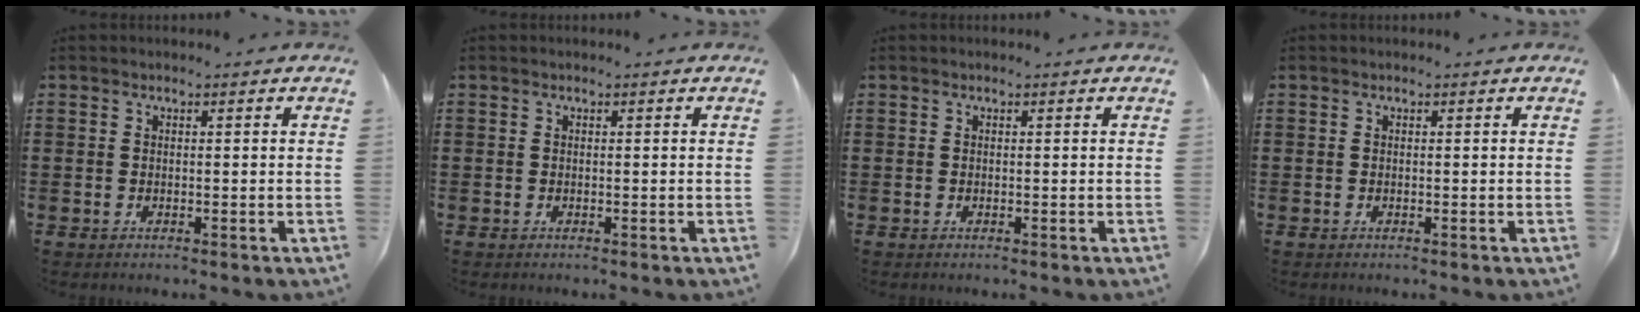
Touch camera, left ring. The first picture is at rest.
{"total": 0.0}
{"total": 0.0}
{"total": 0.0}